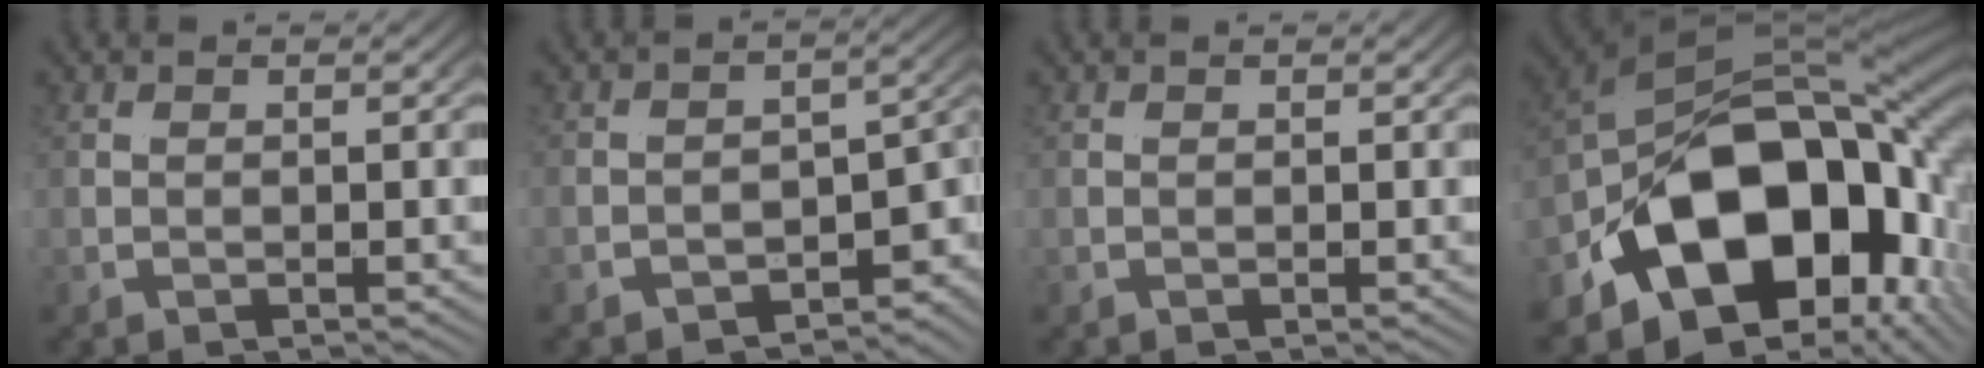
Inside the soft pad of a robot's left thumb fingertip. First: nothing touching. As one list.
[{"total": 8.0, "force": [-1.9, 5.4, 5.5], "torque": [-0.084, -0.027, -0.026]}, {"total": 0.0}, {"total": 20.2, "force": [-2.2, 10.9, 16.8], "torque": [-0.309, -0.015, -0.036]}]